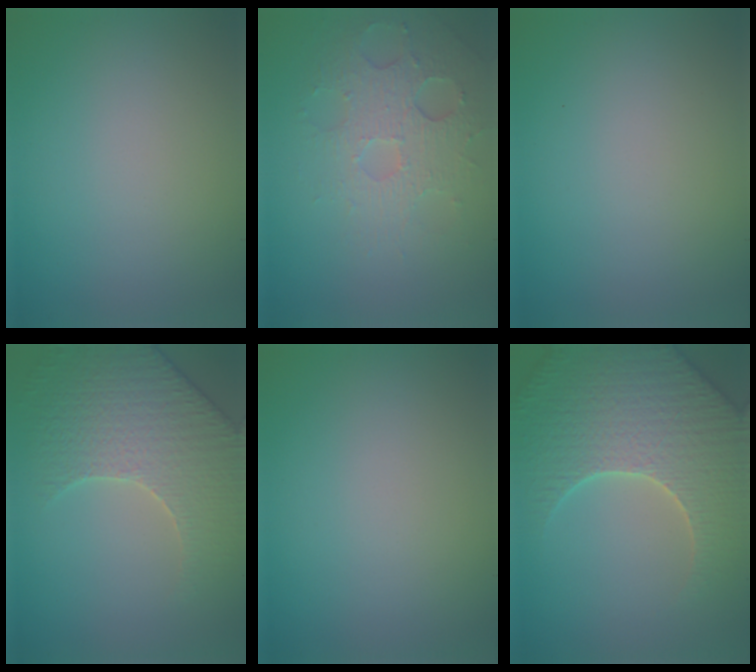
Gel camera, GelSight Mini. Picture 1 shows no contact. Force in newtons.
{"total": 3.6, "press": 3.3, "slide": 1.4}
{"total": 0.0}
{"total": 5.3, "press": 5.0, "slide": 1.7}
{"total": 0.0}
{"total": 7.8, "press": 7.5, "slide": 2.0}